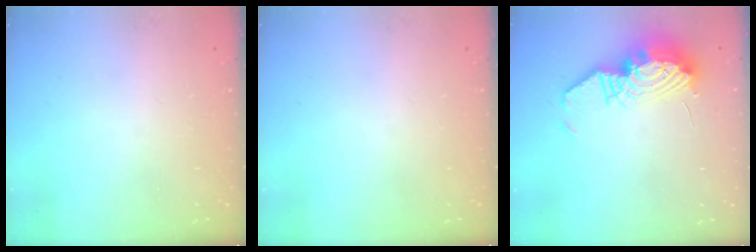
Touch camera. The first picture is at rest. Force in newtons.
{"total": 0.0}
{"total": 13.2, "press": 13.1, "slide": 1.1}